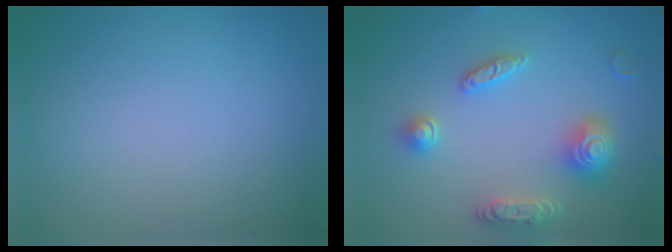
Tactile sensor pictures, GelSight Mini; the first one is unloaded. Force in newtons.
{"total": 4.2, "press": 4.1, "slide": 1.0}